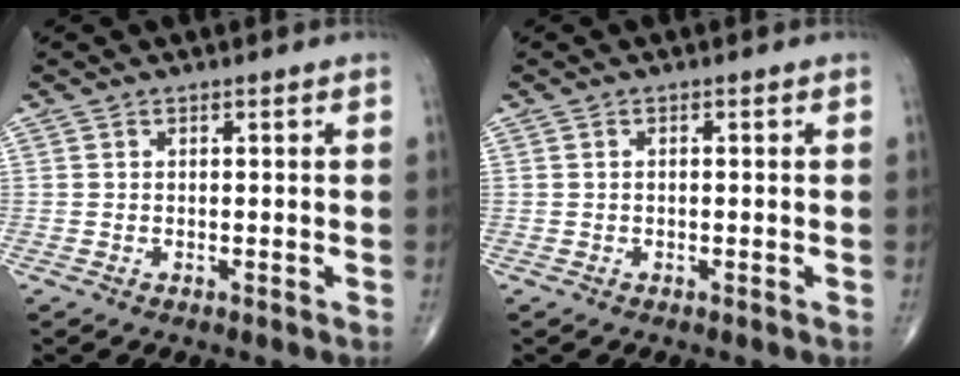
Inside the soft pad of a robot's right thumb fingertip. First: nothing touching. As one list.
[{"total": 0.0}]